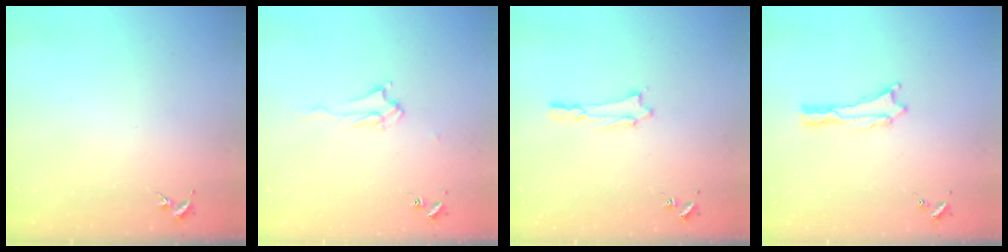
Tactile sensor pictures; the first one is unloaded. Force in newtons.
{"total": 2.5, "press": 2.4, "slide": 0.4}
{"total": 0.7, "press": 0.7, "slide": 0.1}
{"total": 0.0}